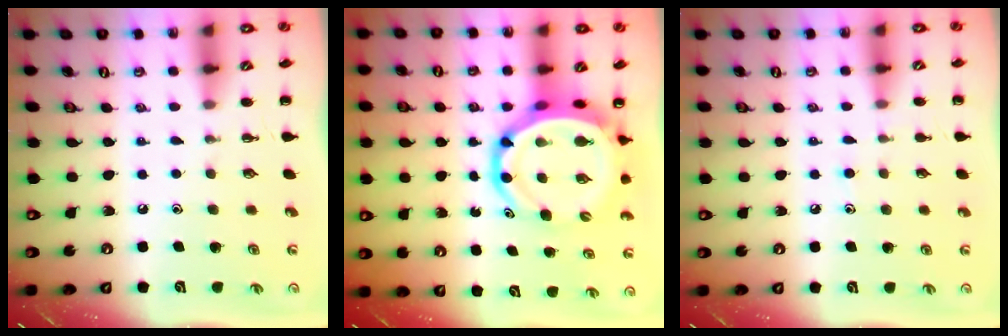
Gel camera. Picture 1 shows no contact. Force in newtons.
{"total": 12.6, "press": 12.1, "slide": 3.5}
{"total": 6.2, "press": 5.8, "slide": 2.3}